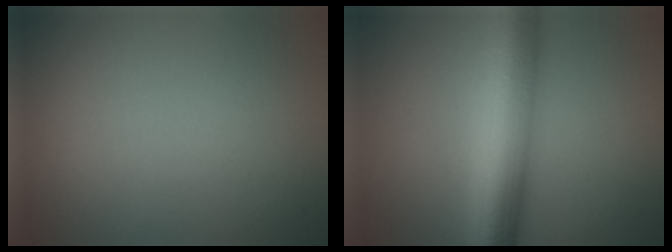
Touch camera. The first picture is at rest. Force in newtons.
{"total": 9.4, "press": 9.4, "slide": 0.4}